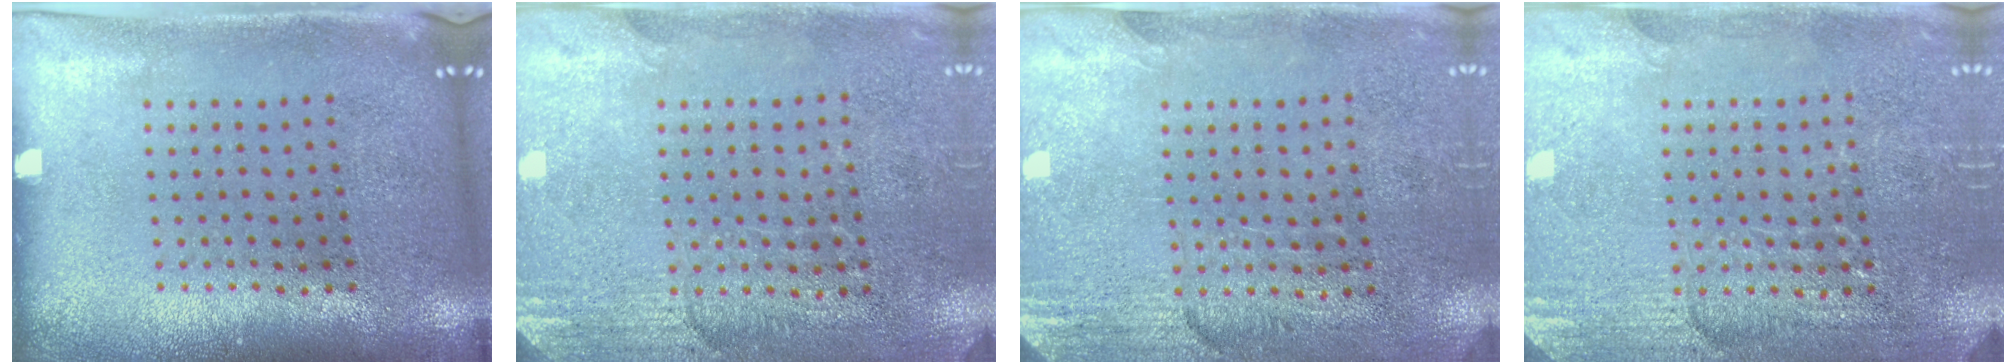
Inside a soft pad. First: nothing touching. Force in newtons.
{"total": 2.7, "press": 2.4, "slide": 1.3}
{"total": 2.8, "press": 2.5, "slide": 1.4}
{"total": 2.9, "press": 2.9, "slide": 0.2}